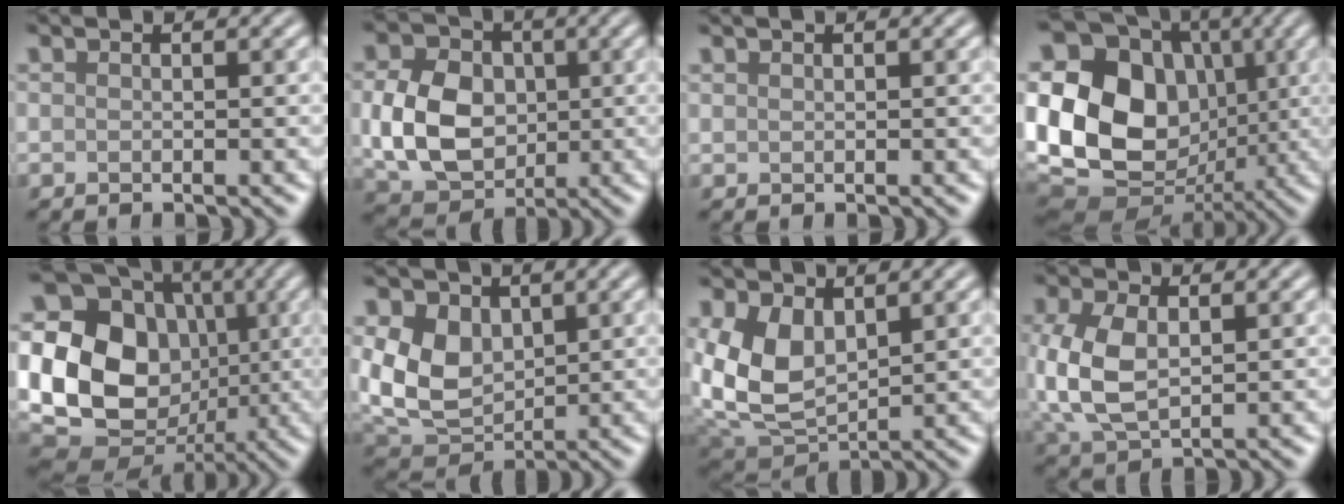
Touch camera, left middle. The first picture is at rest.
{"total": 7.7, "force": [0.0, 5.9, 5.0], "torque": [-0.115, 0.000, 0.001]}
{"total": 0.0}
{"total": 19.2, "force": [1.9, 16.2, 10.2], "torque": [-0.224, 0.024, 0.020]}
{"total": 22.2, "force": [1.7, 19.5, 10.5], "torque": [-0.244, 0.043, -0.012]}
{"total": 7.5, "force": [1.4, 5.4, 5.1], "torque": [-0.131, -0.001, 0.022]}
{"total": 7.7, "force": [1.5, 5.1, 5.5], "torque": [-0.153, -0.013, 0.041]}
{"total": 6.5, "force": [0.3, 4.0, 5.1], "torque": [-0.139, 0.001, 0.011]}